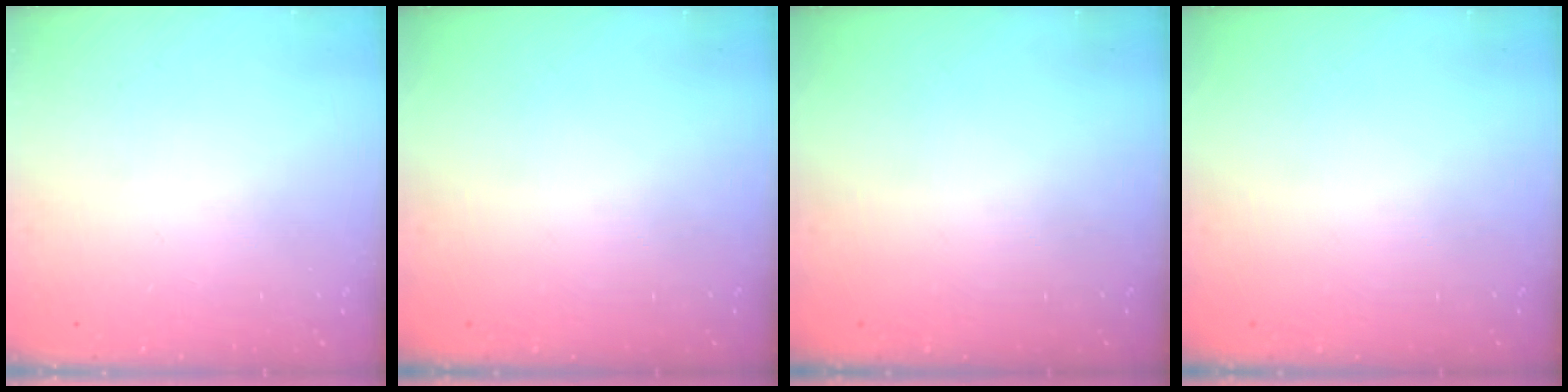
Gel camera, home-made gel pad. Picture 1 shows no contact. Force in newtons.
{"total": 0.0}
{"total": 0.0}
{"total": 0.0}